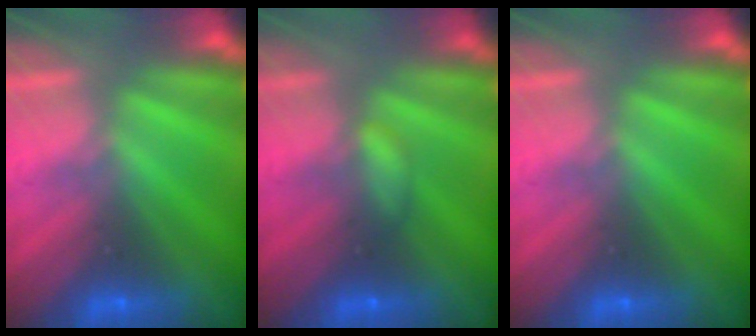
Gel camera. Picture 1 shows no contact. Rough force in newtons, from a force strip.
{"total": 2.1}
{"total": 0.0}